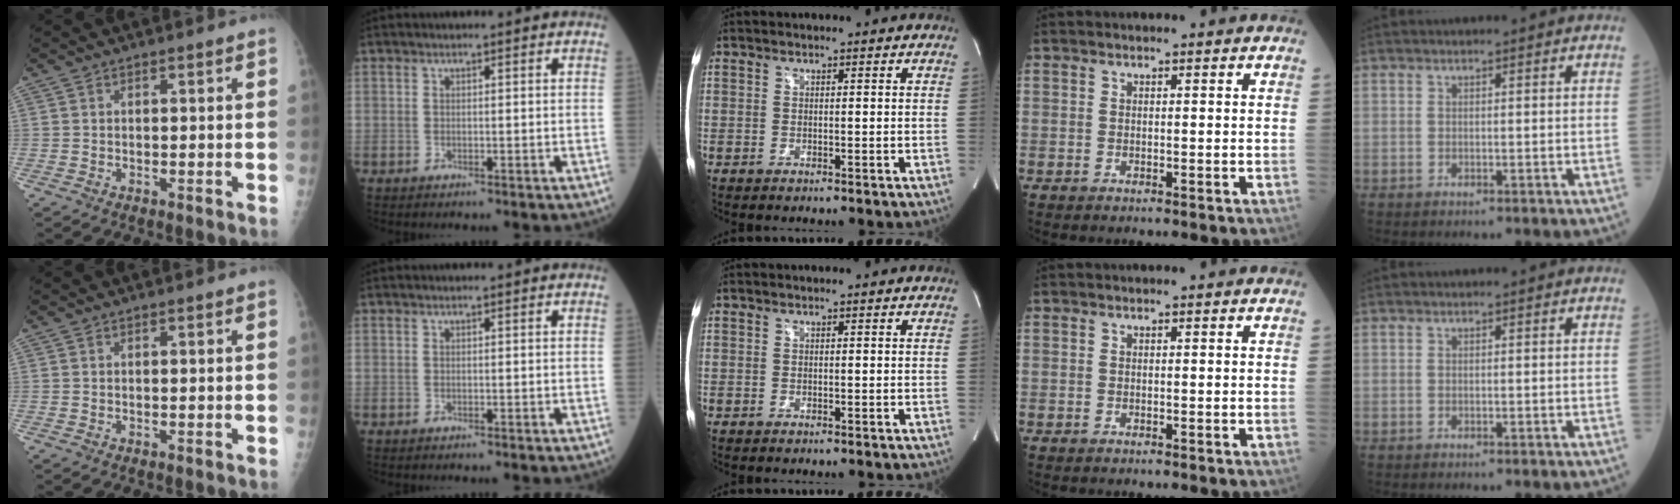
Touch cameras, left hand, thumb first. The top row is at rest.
{}